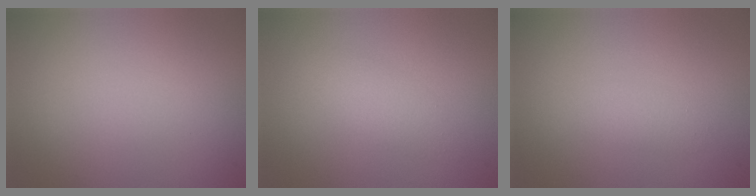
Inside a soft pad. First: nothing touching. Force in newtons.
{"total": 1.8, "press": 1.8, "slide": 0.1}
{"total": 1.2, "press": 1.2, "slide": 0.1}